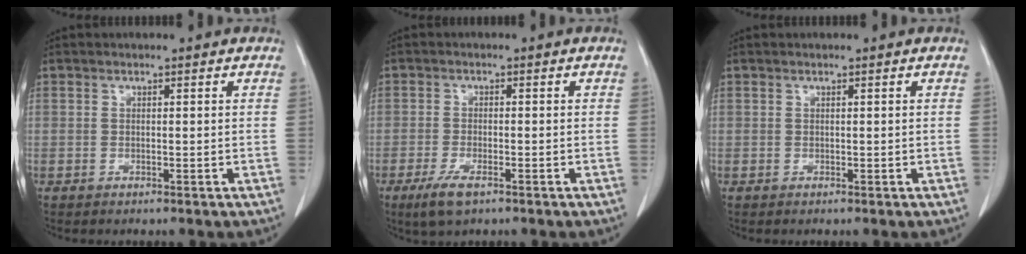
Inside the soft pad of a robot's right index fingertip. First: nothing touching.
{"total": 4.6, "force": [-2.9, 1.1, 3.4], "torque": [-0.076, -0.010, -0.047]}
{"total": 0.0}